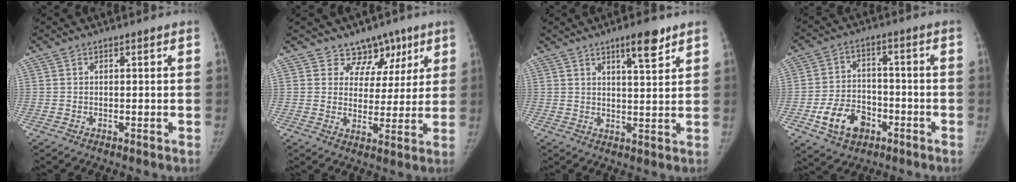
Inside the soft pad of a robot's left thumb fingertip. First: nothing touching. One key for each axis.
{"total": 8.0, "fx": 5.5, "fy": 5.8, "fz": 0.9, "tx": 0.037, "ty": -0.029, "tz": 0.082}
{"total": 6.4, "fx": 4.3, "fy": 1.3, "fz": 4.6, "tx": -0.062, "ty": -0.028, "tz": 0.066}
{"total": 10.0, "fx": -4.3, "fy": 7.2, "fz": 5.5, "tx": -0.076, "ty": 0.024, "tz": -0.071}